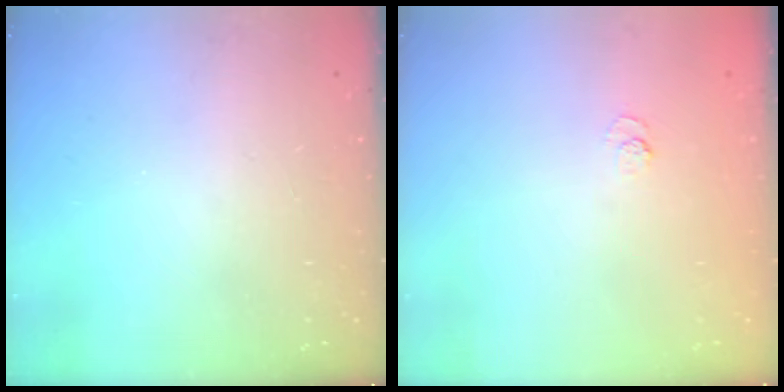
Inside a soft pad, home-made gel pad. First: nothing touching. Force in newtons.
{"total": 2.0, "press": 1.5, "slide": 1.3}